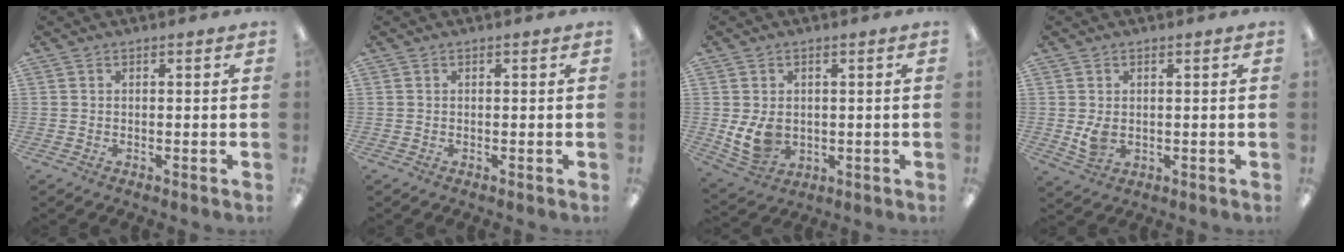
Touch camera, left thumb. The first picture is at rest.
{"total": 0.0}
{"total": 7.0, "force": [0.4, 5.6, 4.3], "torque": [-0.080, -0.004, 0.008]}
{"total": 4.2, "force": [0.4, 3.1, 2.8], "torque": [-0.042, -0.010, 0.003]}